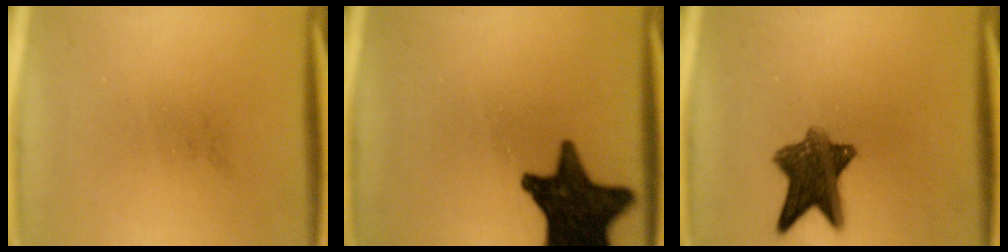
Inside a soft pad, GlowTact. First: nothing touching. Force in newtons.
{"total": 17.0}
{"total": 8.9}